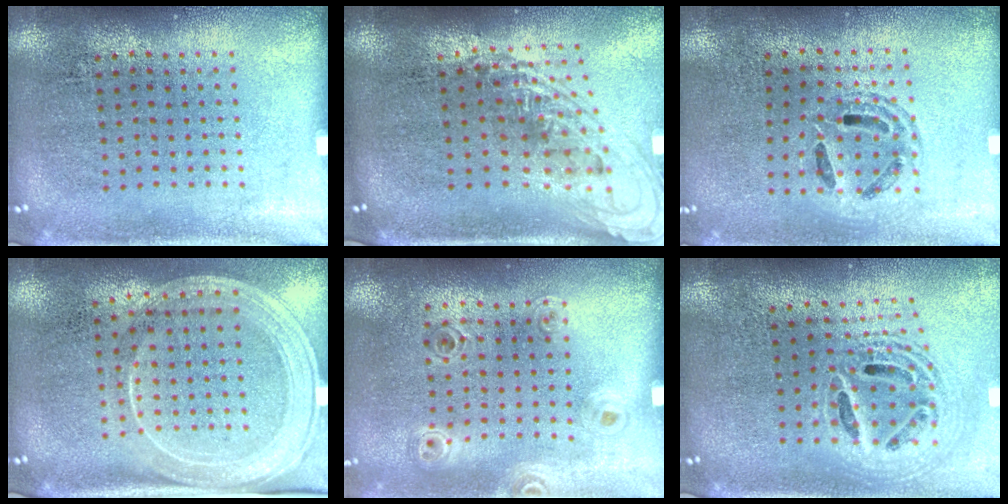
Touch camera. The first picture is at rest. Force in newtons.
{"total": 1.9, "press": 1.5, "slide": 1.2}
{"total": 1.2, "press": 1.1, "slide": 0.4}
{"total": 2.0, "press": 1.7, "slide": 1.1}
{"total": 1.0, "press": 0.9, "slide": 0.2}
{"total": 2.1, "press": 1.7, "slide": 1.2}